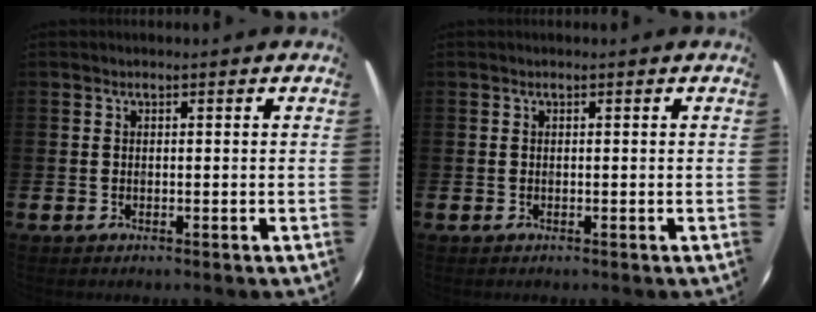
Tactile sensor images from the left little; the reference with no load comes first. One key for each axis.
{"total": 0.0}